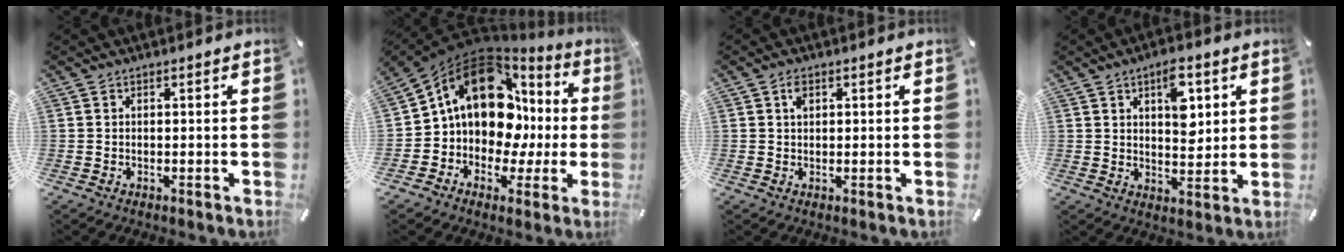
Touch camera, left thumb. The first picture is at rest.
{"total": 17.1, "force": [5.1, 12.3, 10.6], "torque": [-0.166, -0.039, 0.087]}
{"total": 2.0, "force": [0.9, 1.2, 1.3], "torque": [-0.022, 0.001, 0.013]}
{"total": 8.9, "force": [3.8, 5.1, 6.3], "torque": [-0.069, -0.019, 0.057]}